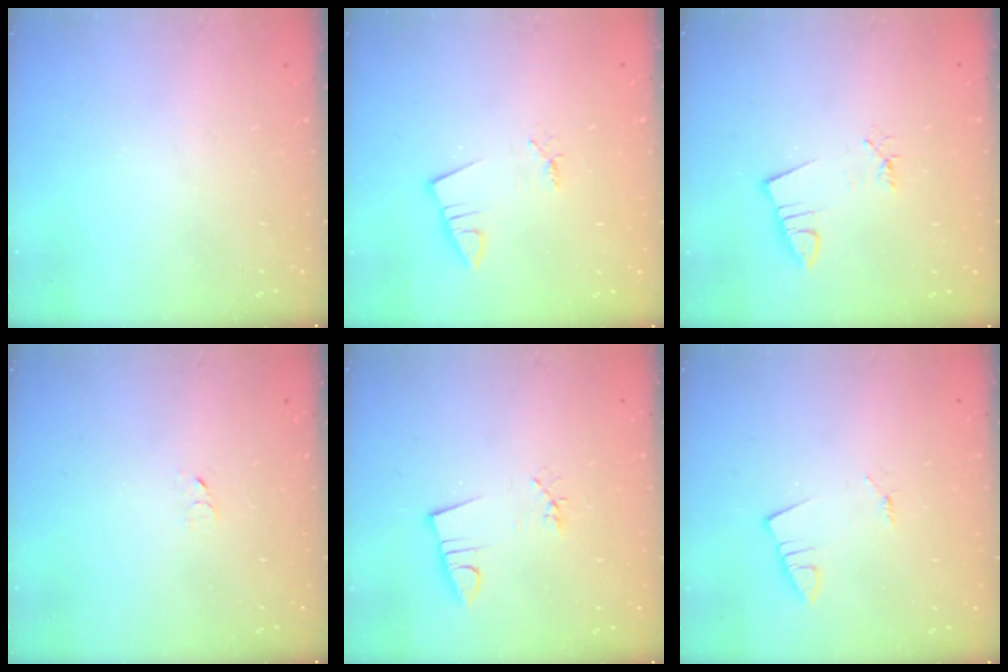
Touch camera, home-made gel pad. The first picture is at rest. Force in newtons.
{"total": 1.4, "press": 1.4, "slide": 0.1}
{"total": 1.1, "press": 1.1, "slide": 0.1}
{"total": 2.7, "press": 2.7, "slide": 0.2}
{"total": 2.9, "press": 1.6, "slide": 2.4}
{"total": 1.3, "press": 1.3, "slide": 0.1}